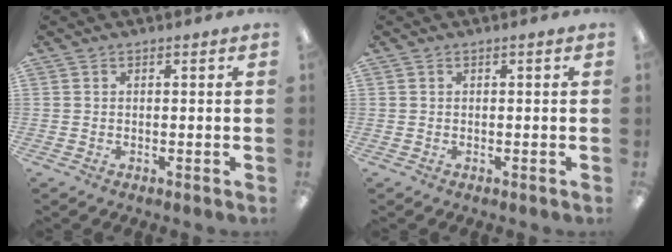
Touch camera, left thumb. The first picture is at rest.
{"total": 0.0}